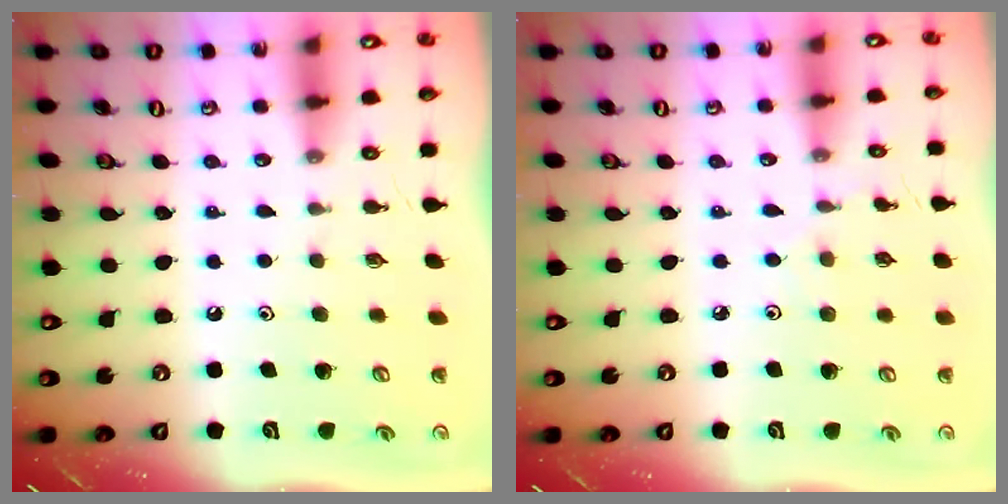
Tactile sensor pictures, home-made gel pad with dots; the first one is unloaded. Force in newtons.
{"total": 1.4, "press": 1.4, "slide": 0.1}